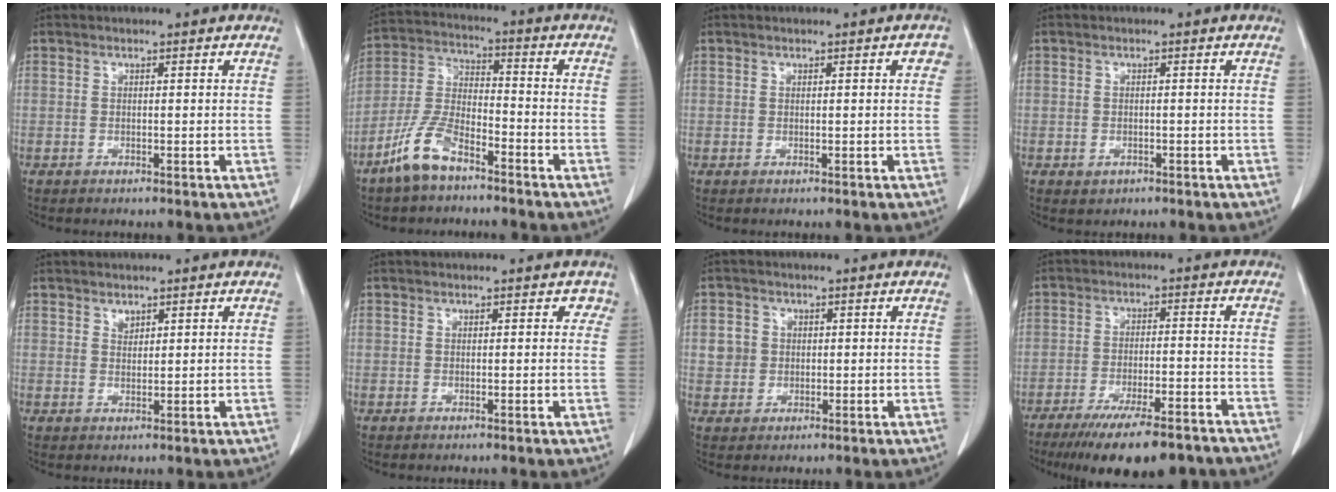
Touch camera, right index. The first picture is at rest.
{"total": 9.2, "force": [-6.4, 3.1, 5.9], "torque": [-0.140, -0.005, -0.132]}
{"total": 1.2, "force": [0.4, 0.5, 1.1], "torque": [-0.006, 0.004, 0.003]}
{"total": 1.3, "force": [-0.7, 0.9, 0.6], "torque": [-0.010, 0.001, -0.003]}
{"total": 1.2, "force": [0.9, 0.7, 0.4], "torque": [-0.004, -0.004, 0.017]}
{"total": 1.4, "force": [0.7, 1.1, 0.5], "torque": [0.013, 0.007, -0.001]}
{"total": 3.4, "force": [0.5, 3.2, 0.7], "torque": [-0.006, 0.011, 0.015]}
{"total": 15.9, "force": [-12.8, 3.0, 8.9], "torque": [-0.115, -0.012, -0.189]}